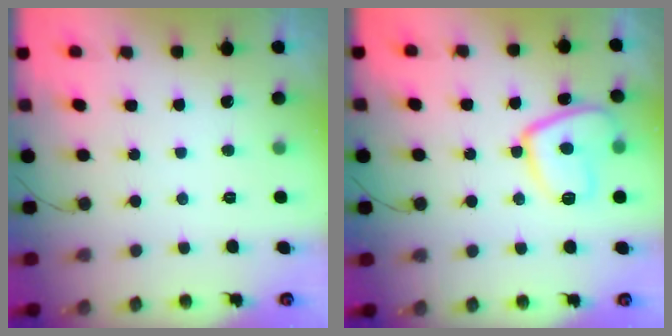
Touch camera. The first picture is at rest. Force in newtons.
{"total": 11.3, "press": 11.3, "slide": 1.1}